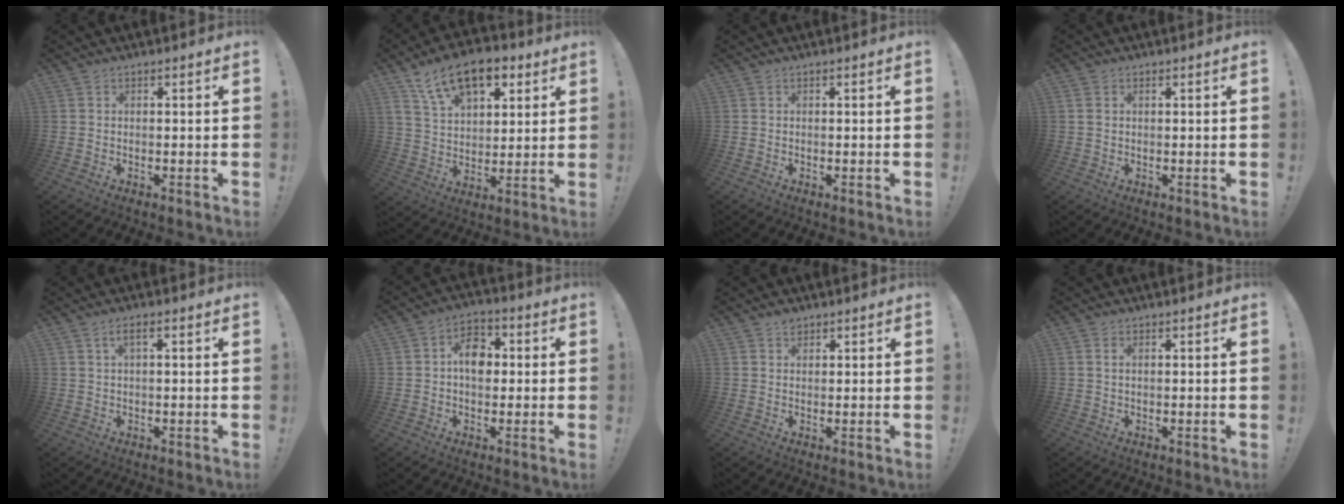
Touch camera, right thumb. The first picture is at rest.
{"total": 16.1, "force": [8.9, 8.9, 9.9], "torque": [-0.164, -0.038, 0.163]}
{"total": 0.0}
{"total": 1.0, "force": [0.5, 0.7, 0.6], "torque": [-0.016, 0.004, 0.010]}
{"total": 2.4, "force": [0.6, 0.5, 2.3], "torque": [-0.049, 0.004, 0.010]}
{"total": 8.7, "force": [0.5, 6.2, 6.1], "torque": [-0.087, 0.014, 0.010]}
{"total": 1.7, "force": [1.3, 0.9, 0.4], "torque": [0.003, -0.006, 0.022]}
{"total": 1.2, "force": [0.4, 0.4, 1.0], "torque": [-0.017, 0.000, 0.006]}